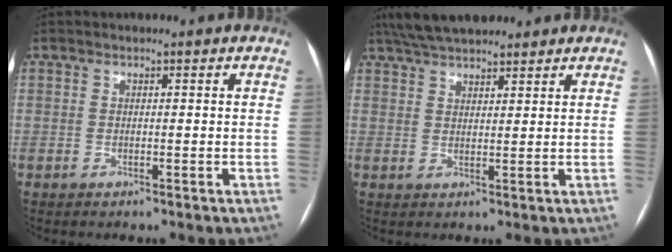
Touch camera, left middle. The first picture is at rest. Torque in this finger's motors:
{"motor_torque": [0.24, -0.27, 0.04, 0.00]}